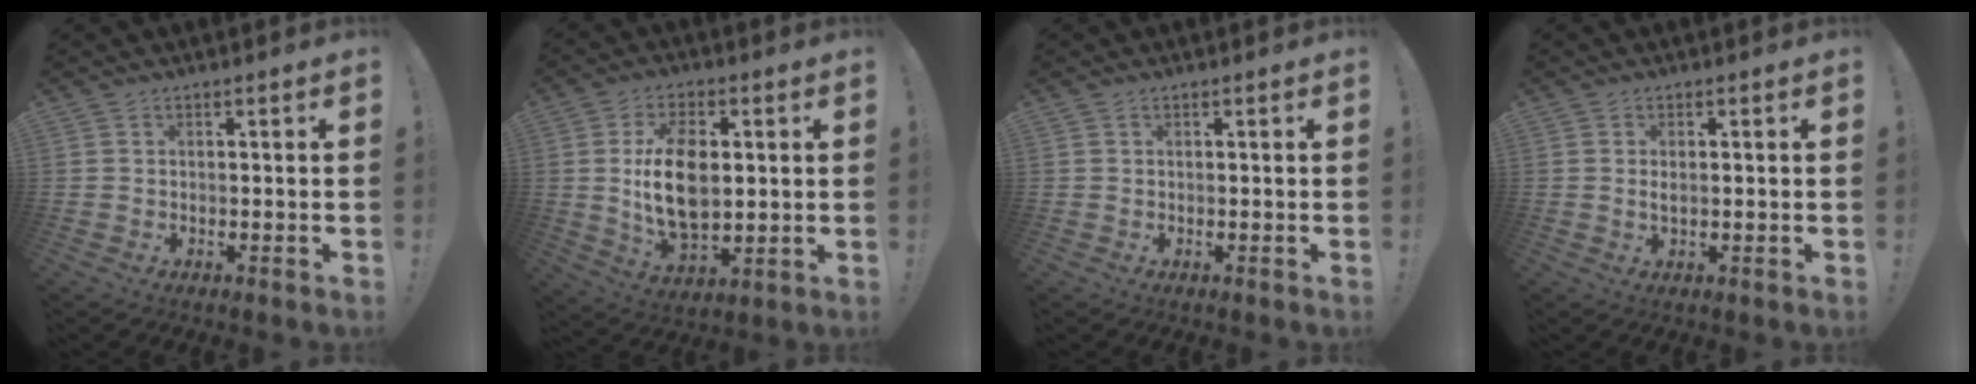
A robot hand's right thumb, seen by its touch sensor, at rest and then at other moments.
{"total": 15.3, "force": [1.4, 9.1, 12.1], "torque": [-0.229, -0.007, 0.021]}
{"total": 0.0}
{"total": 1.6, "force": [0.3, 0.6, 1.4], "torque": [-0.025, 0.000, 0.005]}